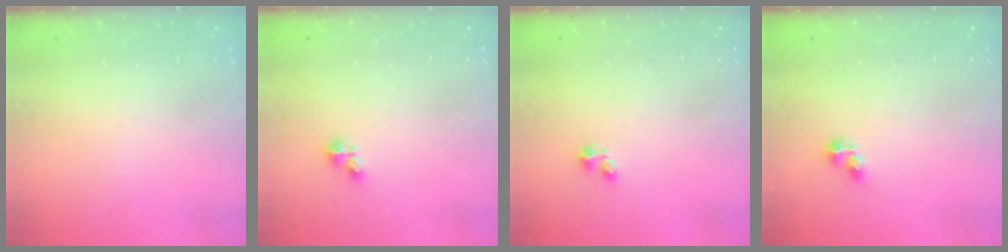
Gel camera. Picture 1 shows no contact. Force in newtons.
{"total": 4.2, "press": 4.2, "slide": 0.6}
{"total": 1.5, "press": 1.5, "slide": 0.3}
{"total": 2.9, "press": 2.9, "slide": 0.3}